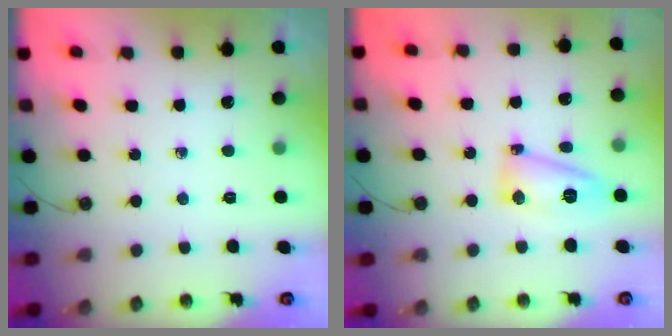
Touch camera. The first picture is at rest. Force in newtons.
{"total": 9.4, "press": 9.2, "slide": 2.0}